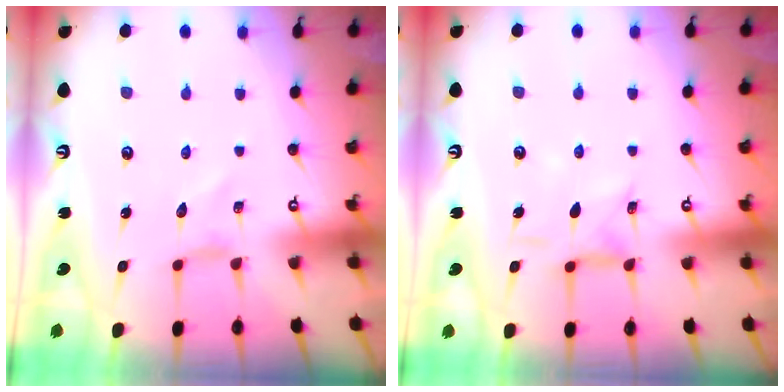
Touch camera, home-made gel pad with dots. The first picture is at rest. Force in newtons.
{"total": 4.8, "press": 4.8, "slide": 0.4}